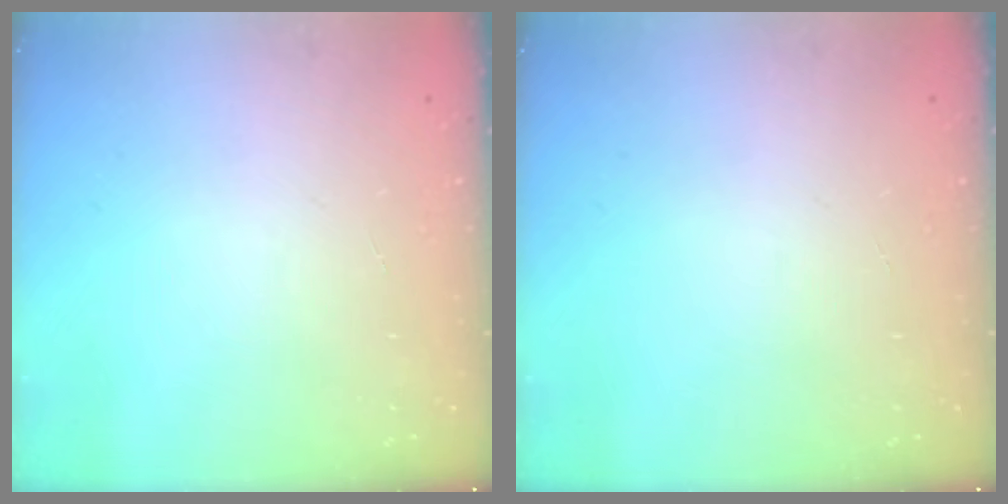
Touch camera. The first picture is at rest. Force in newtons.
{"total": 0.0}